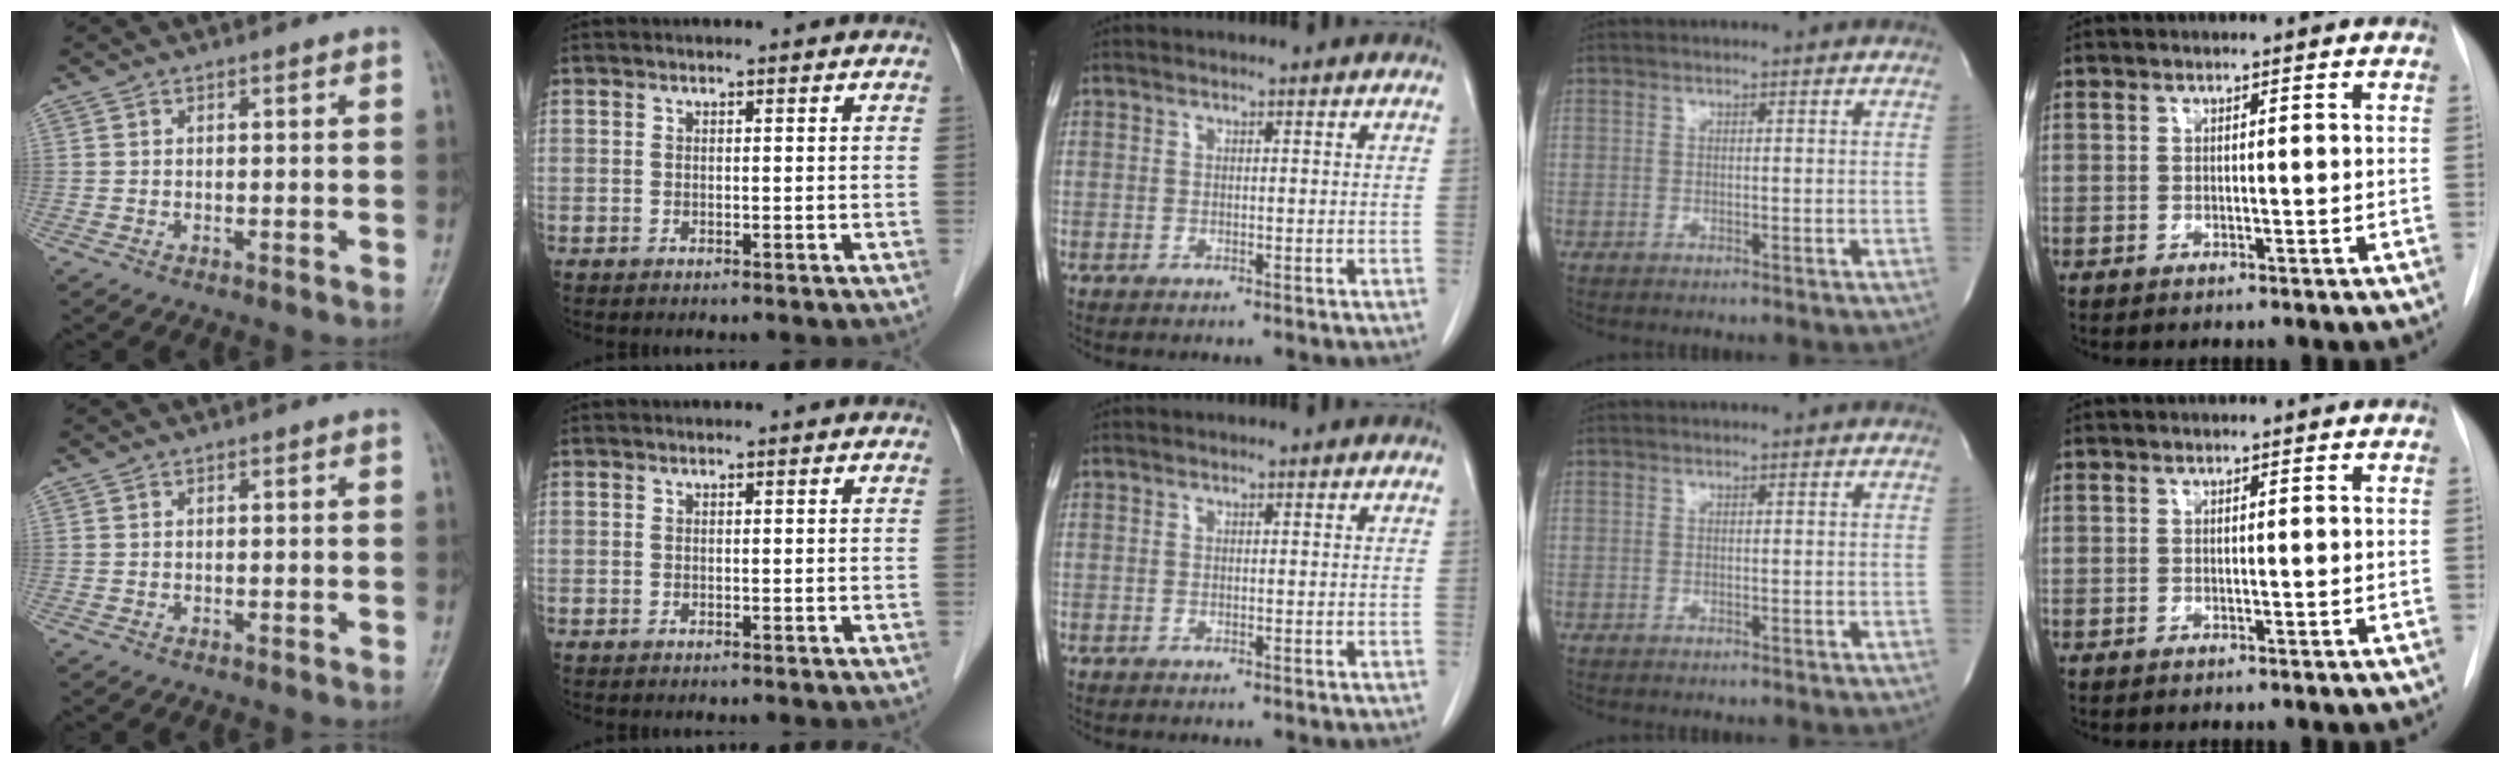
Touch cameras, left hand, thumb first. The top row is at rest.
{}